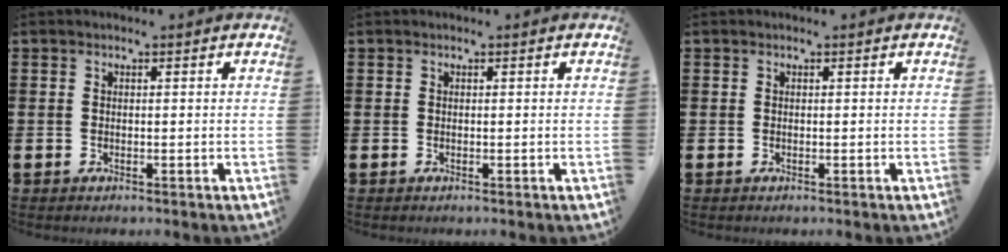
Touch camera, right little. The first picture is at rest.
{"total": 0.0}
{"total": 0.0}